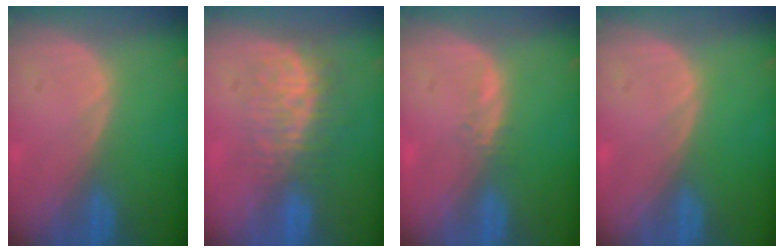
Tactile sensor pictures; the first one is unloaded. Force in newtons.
{"total": 8.3, "press": 7.2, "slide": 4.0}
{"total": 1.1, "press": 1.0, "slide": 0.5}
{"total": 0.0}